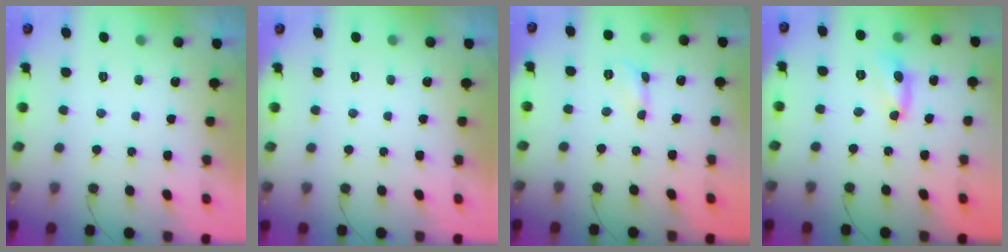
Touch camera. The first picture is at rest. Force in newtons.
{"total": 0.0}
{"total": 2.7, "press": 2.7, "slide": 0.2}
{"total": 4.9, "press": 4.8, "slide": 0.4}